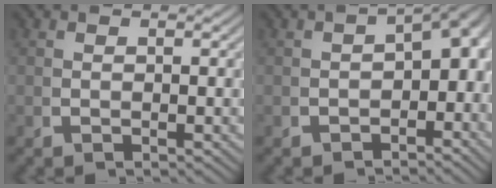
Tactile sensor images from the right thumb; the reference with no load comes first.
{"total": 4.2, "force": [-1.0, 2.6, 3.1], "torque": [-0.030, -0.004, -0.016]}